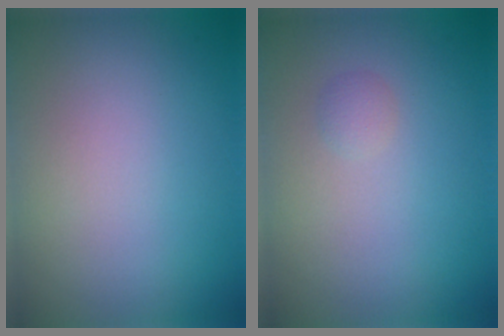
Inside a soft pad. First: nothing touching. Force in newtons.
{"total": 0.7, "press": 0.7, "slide": 0.0}